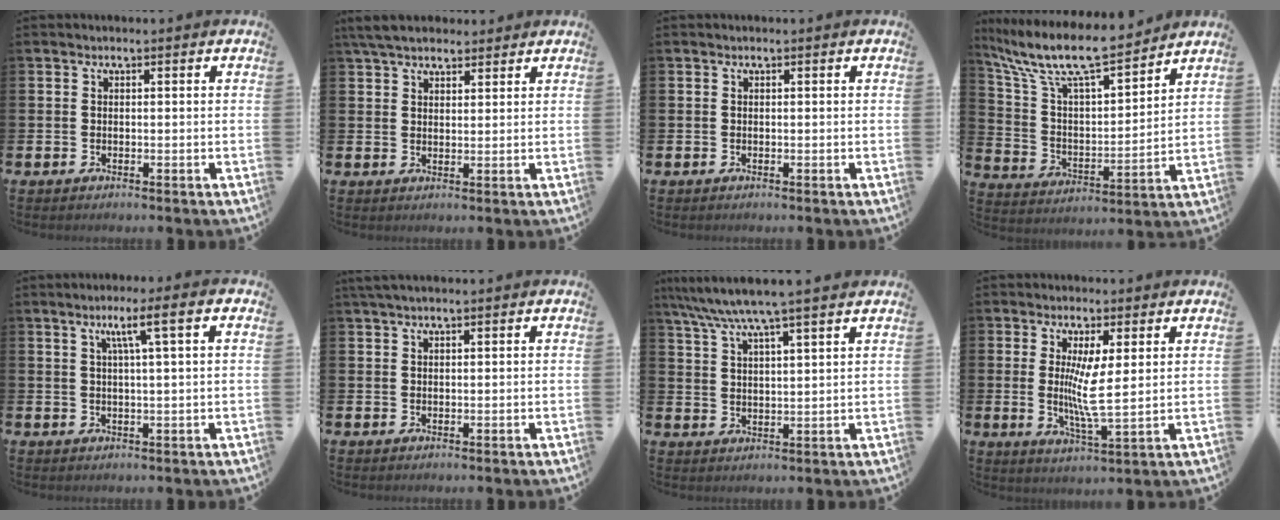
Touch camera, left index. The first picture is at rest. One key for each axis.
{"total": 5.2, "fx": 4.6, "fy": 1.7, "fz": 1.7, "tx": -0.047, "ty": -0.009, "tz": 0.086}
{"total": 0.0}
{"total": 11.2, "fx": 9.9, "fy": 2.1, "fz": 4.8, "tx": -0.142, "ty": -0.058, "tz": 0.172}
{"total": 4.6, "fx": 1.7, "fy": 0.1, "fz": 4.2, "tx": -0.085, "ty": 0.002, "tz": 0.024}
{"total": 1.7, "fx": 1.4, "fy": 0.2, "fz": 0.9, "tx": -0.019, "ty": 0.003, "tz": 0.026}
{"total": 6.9, "fx": 6.2, "fy": -0.1, "fz": 3.1, "tx": -0.084, "ty": -0.025, "tz": 0.111}
{"total": 5.7, "fx": 2.1, "fy": 0.8, "fz": 5.2, "tx": -0.087, "ty": -0.022, "tz": 0.031}